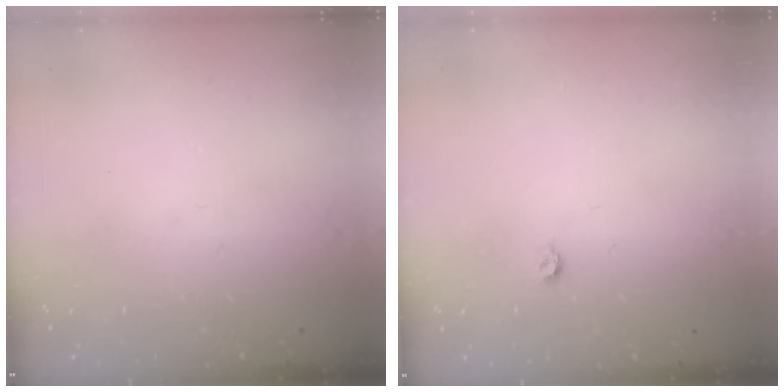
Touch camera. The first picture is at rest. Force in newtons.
{"total": 3.0, "press": 3.0, "slide": 0.5}